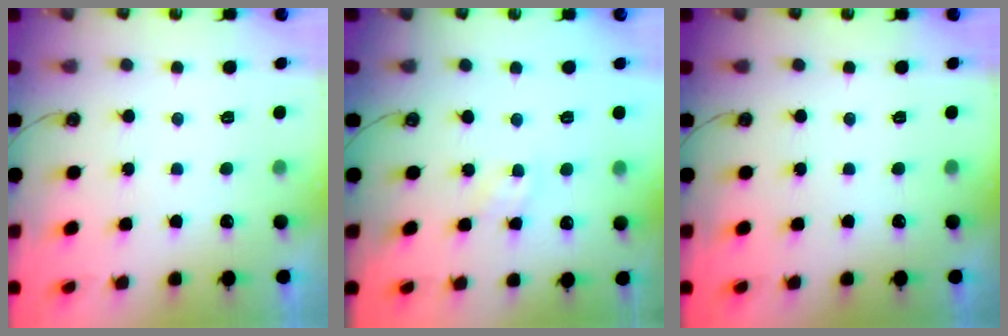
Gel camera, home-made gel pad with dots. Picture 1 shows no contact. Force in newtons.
{"total": 2.1, "press": 2.1, "slide": 0.4}
{"total": 0.0}